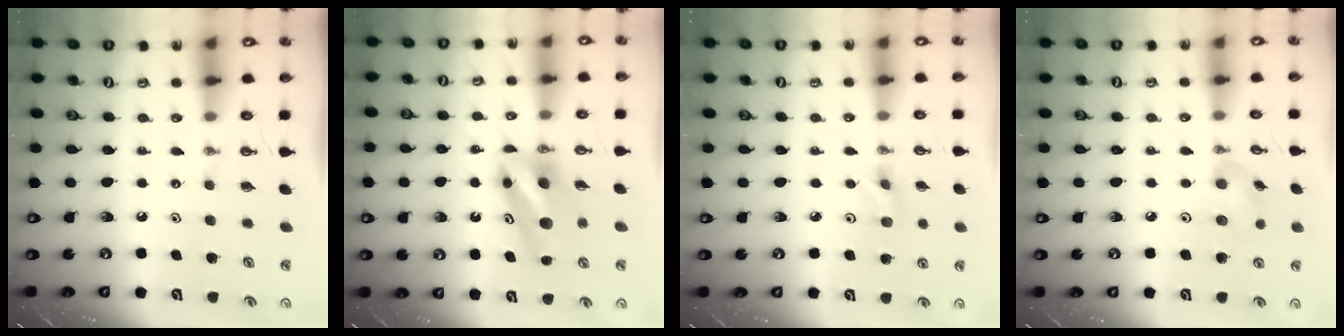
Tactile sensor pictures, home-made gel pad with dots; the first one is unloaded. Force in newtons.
{"total": 7.2, "press": 6.8, "slide": 2.2}
{"total": 3.9, "press": 3.8, "slide": 0.7}
{"total": 5.7, "press": 5.7, "slide": 0.8}